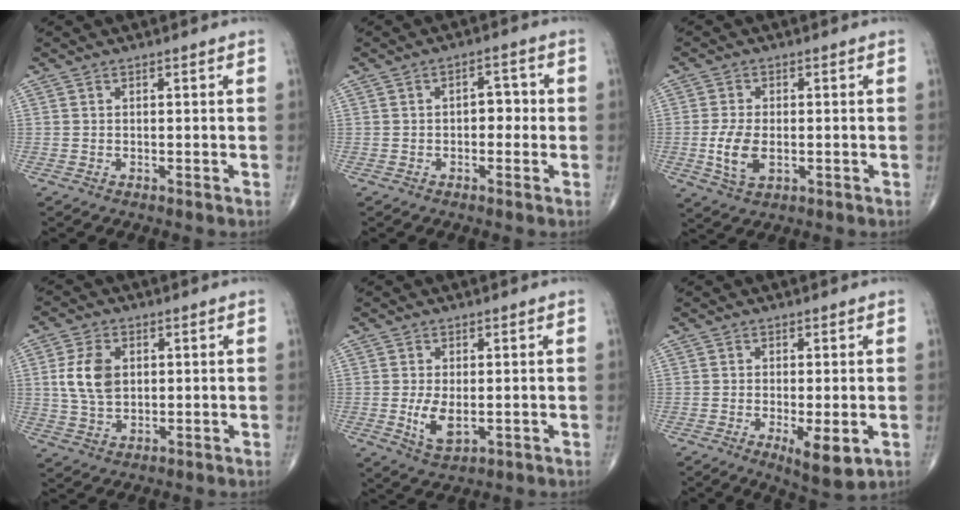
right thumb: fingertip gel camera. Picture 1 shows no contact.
{"total": 2.4, "force": [-0.1, 1.5, 1.9], "torque": [-0.016, 0.010, -0.007]}
{"total": 6.4, "force": [-1.0, 3.5, 5.3], "torque": [-0.109, -0.006, -0.016]}
{"total": 8.0, "force": [1.5, 5.3, 5.8], "torque": [-0.104, -0.004, 0.031]}
{"total": 5.3, "force": [-0.5, 2.7, 4.5], "torque": [-0.083, -0.014, -0.002]}
{"total": 6.6, "force": [-1.9, 2.1, 6.0], "torque": [-0.094, -0.019, -0.026]}